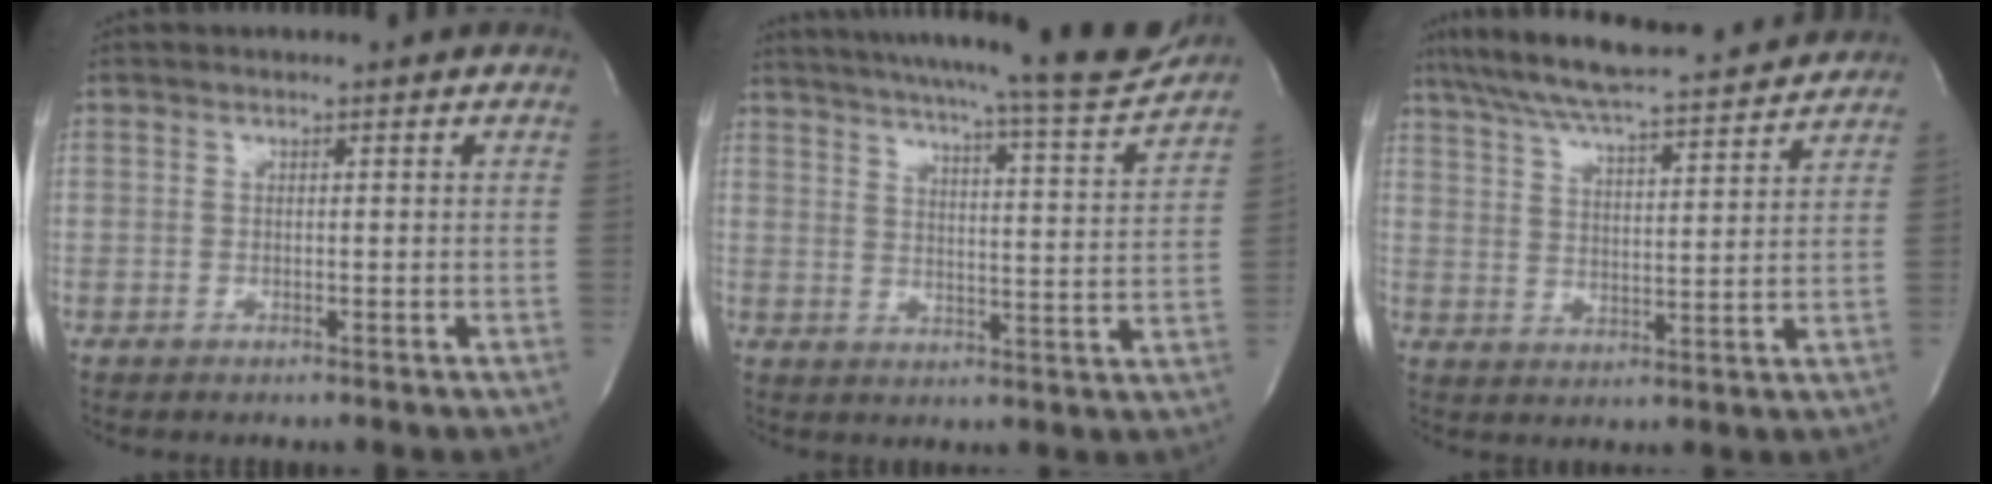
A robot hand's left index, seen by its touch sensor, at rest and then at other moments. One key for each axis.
{"total": 21.2, "fx": 19.4, "fy": 0.6, "fz": 8.6, "tx": -0.132, "ty": -0.053, "tz": 0.248}
{"total": 18.7, "fx": 16.8, "fy": 2.0, "fz": 8.1, "tx": -0.148, "ty": 0.022, "tz": 0.248}